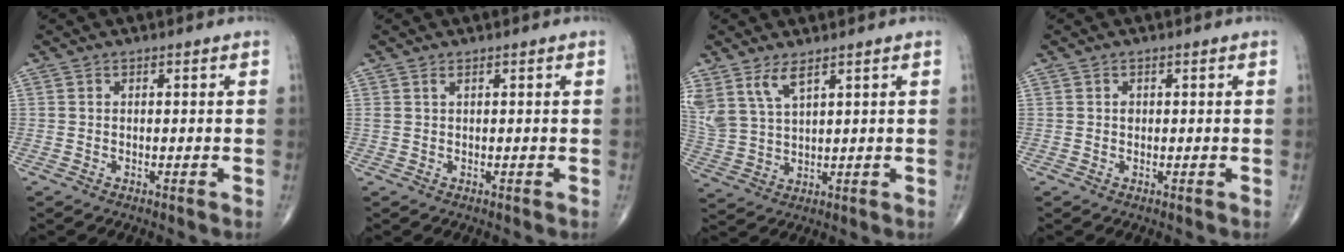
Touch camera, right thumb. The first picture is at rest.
{"total": 0.7, "force": [0.4, 0.1, 0.6], "torque": [-0.019, 0.005, 0.011]}
{"total": 7.7, "force": [4.8, 3.0, 5.2], "torque": [-0.114, -0.018, 0.110]}
{"total": 0.8, "force": [0.1, 0.6, 0.5], "torque": [-0.006, 0.001, 0.002]}